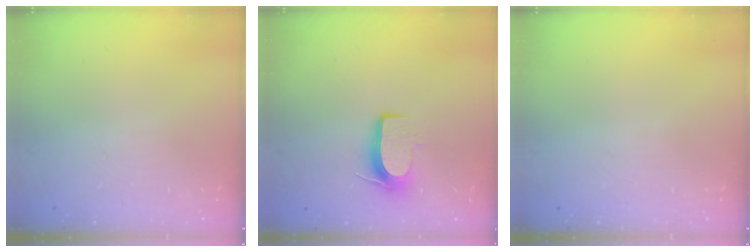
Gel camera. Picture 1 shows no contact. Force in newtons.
{"total": 8.7, "press": 8.6, "slide": 1.2}
{"total": 0.0}